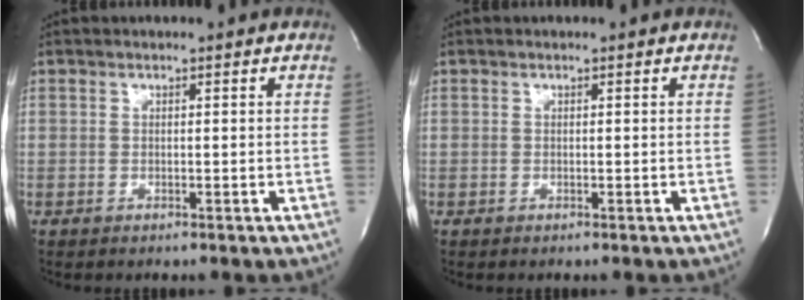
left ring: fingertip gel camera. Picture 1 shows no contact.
{"total": 0.0}